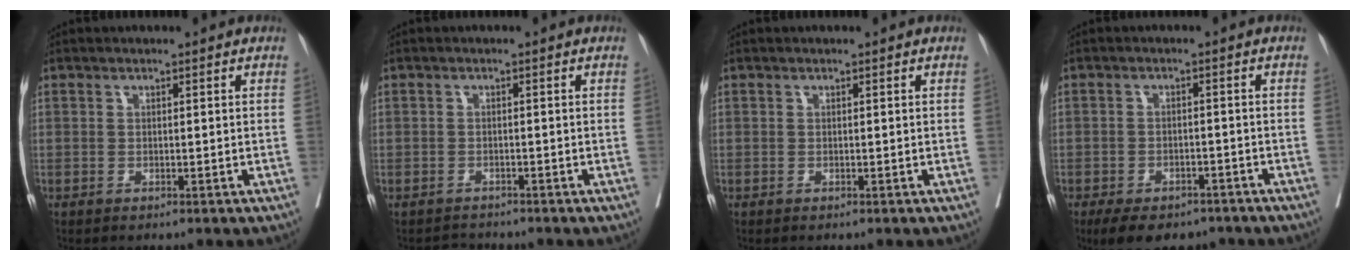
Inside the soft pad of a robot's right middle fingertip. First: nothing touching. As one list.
[{"total": 1.7, "force": [-1.5, 0.3, -0.7], "torque": [0.011, -0.007, -0.024]}, {"total": 0.0}, {"total": 10.4, "force": [-7.9, 5.1, 4.5], "torque": [-0.065, 0.001, -0.111]}]